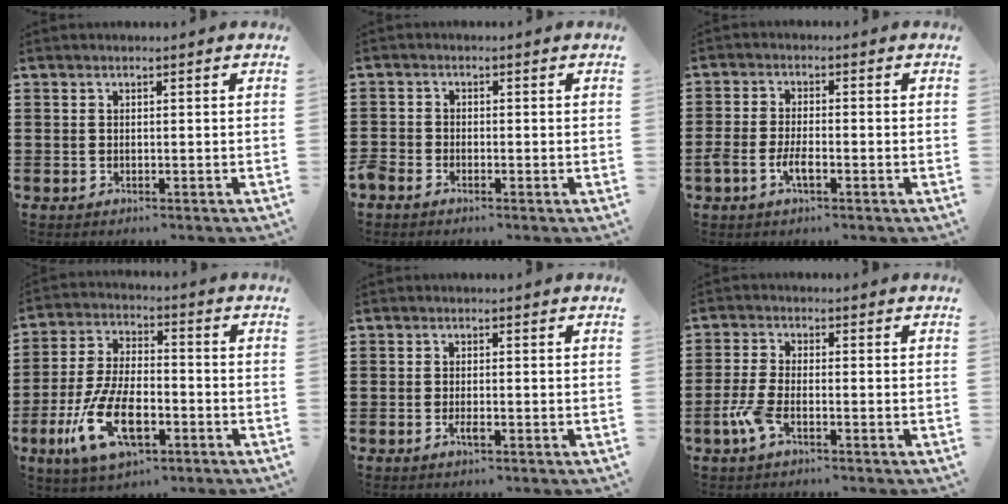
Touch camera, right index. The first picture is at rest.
{"total": 1.6, "force": [-1.5, 0.5, 0.1], "torque": [-0.013, 0.001, -0.034]}
{"total": 3.7, "force": [-1.9, 1.2, 2.9], "torque": [-0.070, -0.003, -0.040]}
{"total": 11.8, "force": [-4.7, 5.5, 9.4], "torque": [-0.216, -0.007, -0.089]}
{"total": 1.5, "force": [-0.7, 0.4, 1.3], "torque": [-0.031, -0.005, -0.015]}
{"total": 4.0, "force": [-2.1, 1.0, 3.2], "torque": [-0.083, -0.006, -0.045]}